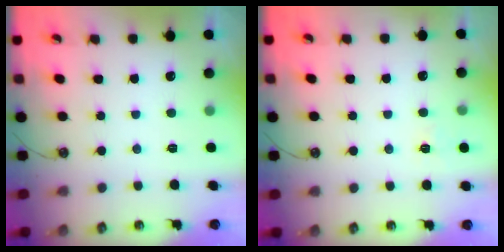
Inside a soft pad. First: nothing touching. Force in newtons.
{"total": 2.9, "press": 2.9, "slide": 0.4}